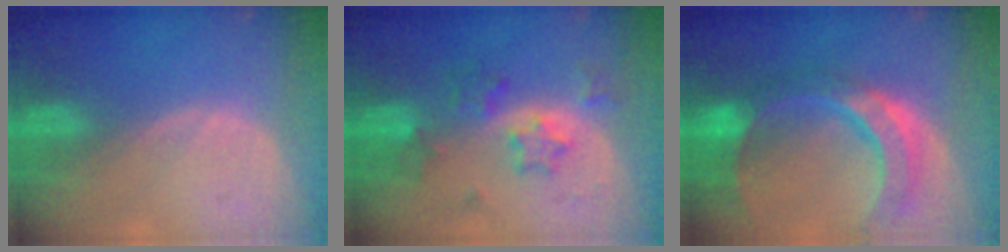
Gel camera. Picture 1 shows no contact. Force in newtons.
{"total": 5.8, "press": 5.7, "slide": 1.4}
{"total": 11.2, "press": 9.4, "slide": 6.0}